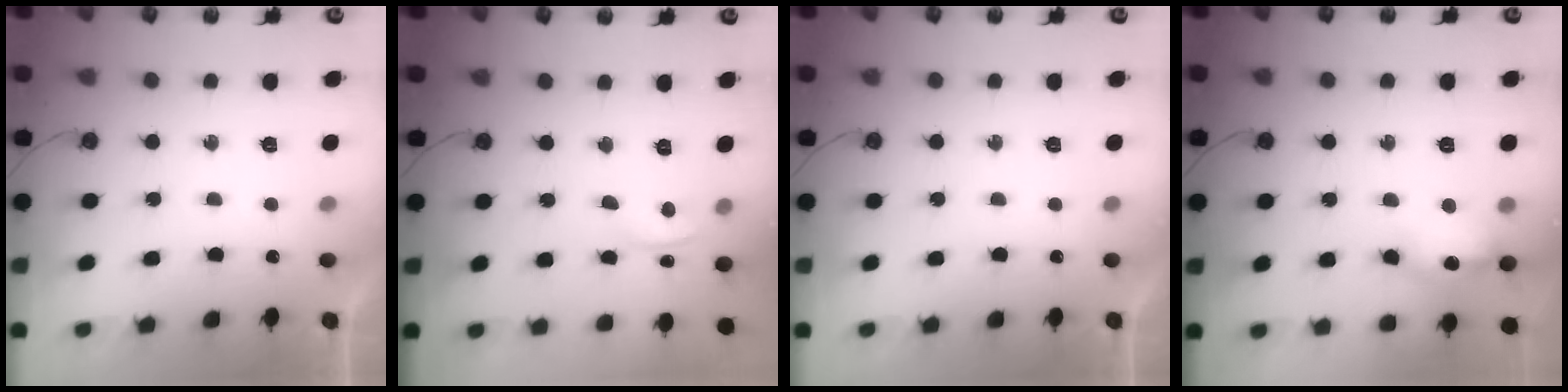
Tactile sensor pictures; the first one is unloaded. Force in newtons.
{"total": 1.6, "press": 1.2, "slide": 1.0}
{"total": 0.0}
{"total": 14.1, "press": 14.1, "slide": 1.3}